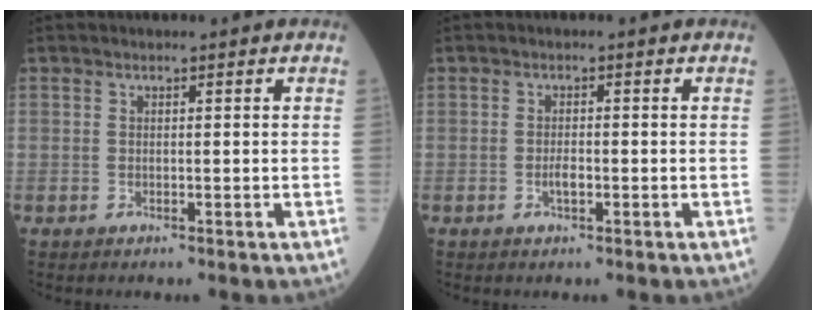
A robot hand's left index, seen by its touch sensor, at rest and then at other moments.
{"total": 1.6, "force": [-0.6, 0.5, 1.4], "torque": [-0.029, 0.002, -0.010]}